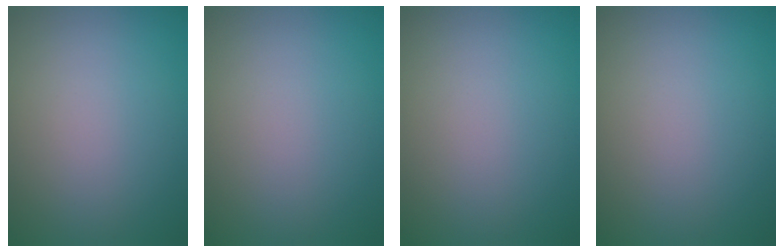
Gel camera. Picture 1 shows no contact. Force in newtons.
{"total": 0.0}
{"total": 0.0}
{"total": 0.0}